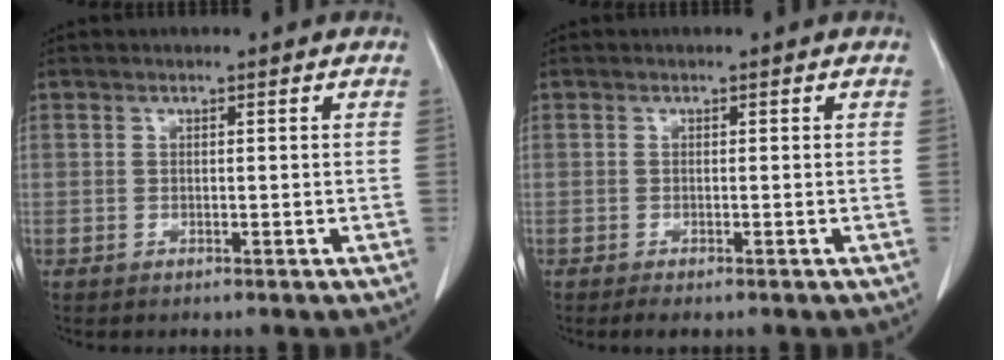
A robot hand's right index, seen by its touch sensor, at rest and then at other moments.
{"total": 1.3, "force": [-0.9, 0.3, 0.9], "torque": [-0.012, -0.002, -0.013]}